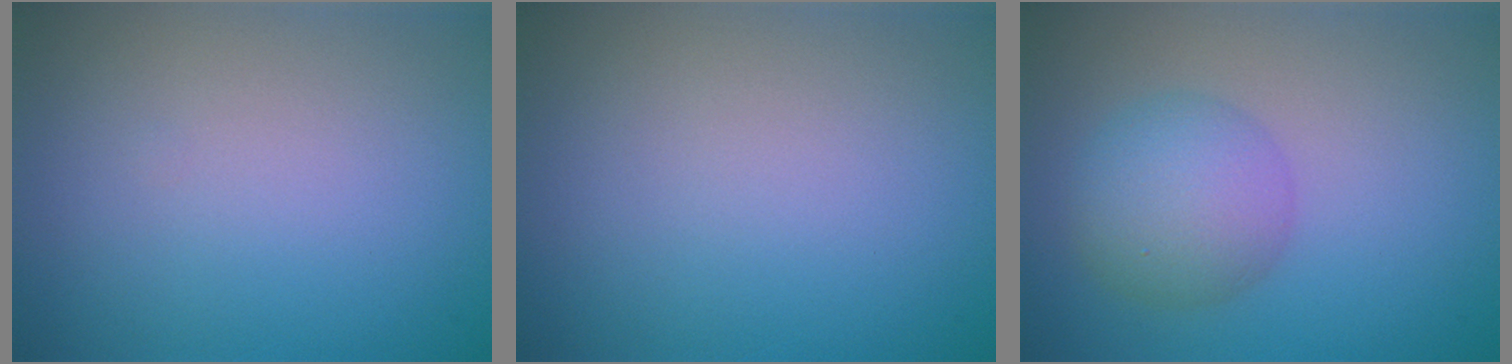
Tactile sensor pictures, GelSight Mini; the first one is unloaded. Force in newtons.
{"total": 0.0}
{"total": 4.7, "press": 4.7, "slide": 0.1}